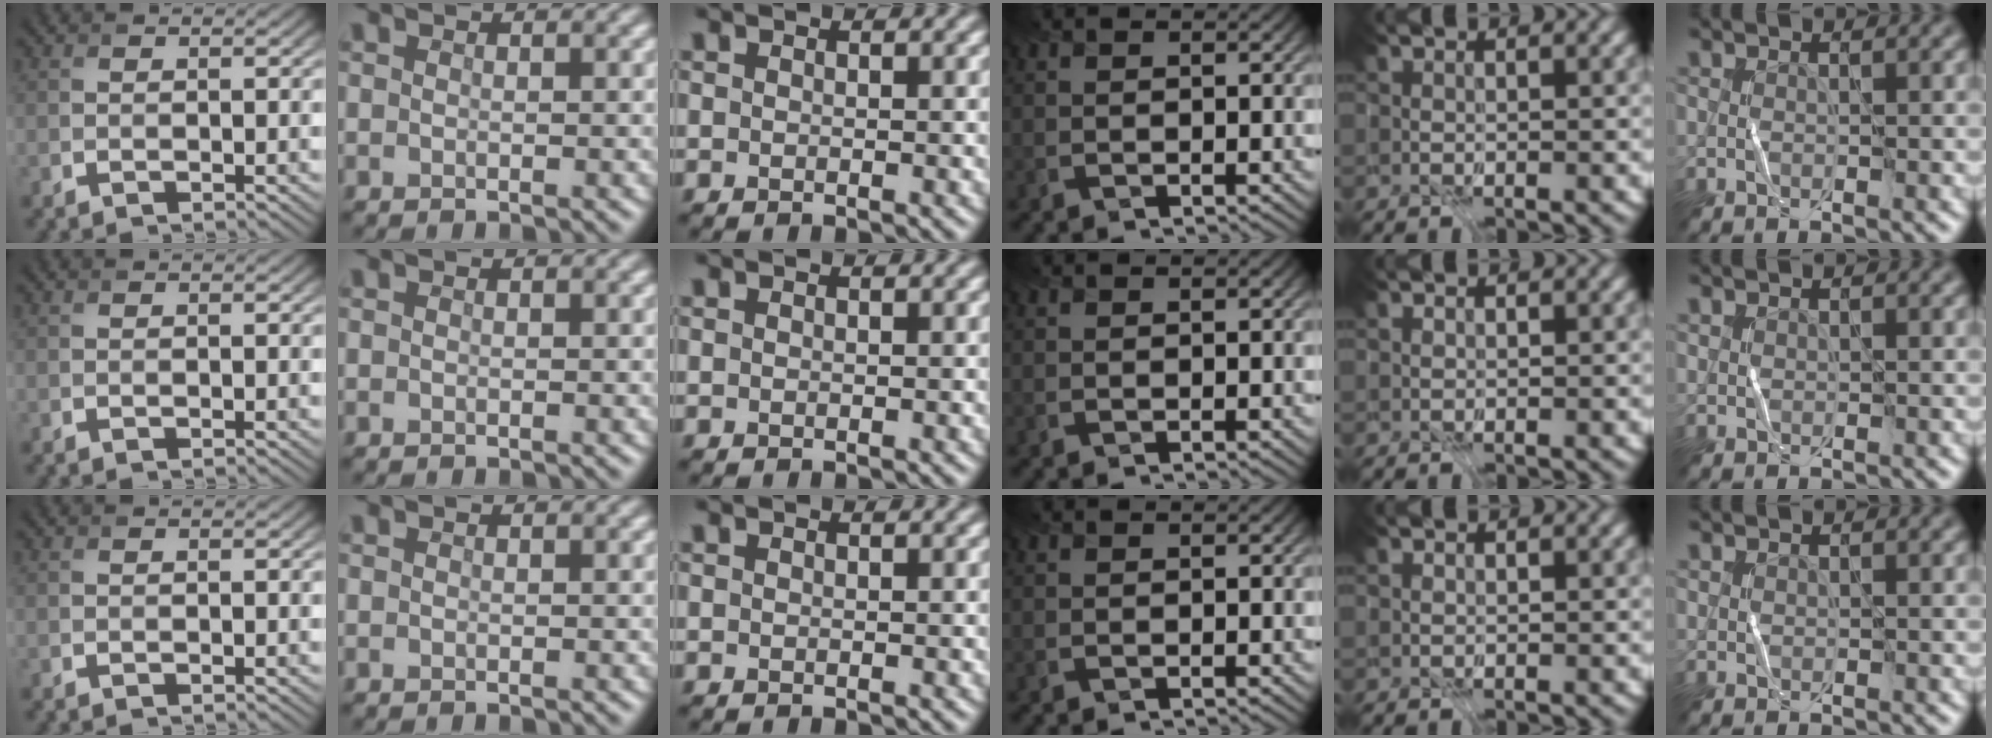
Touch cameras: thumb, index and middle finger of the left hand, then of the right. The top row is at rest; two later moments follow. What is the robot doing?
{"motion": "fold", "object": "file"}